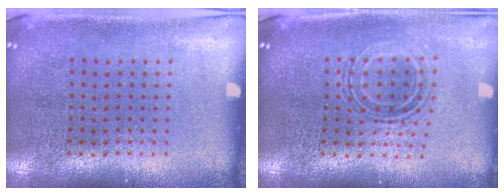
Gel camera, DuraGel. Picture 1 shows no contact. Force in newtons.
{"total": 0.8, "press": 0.8, "slide": 0.3}